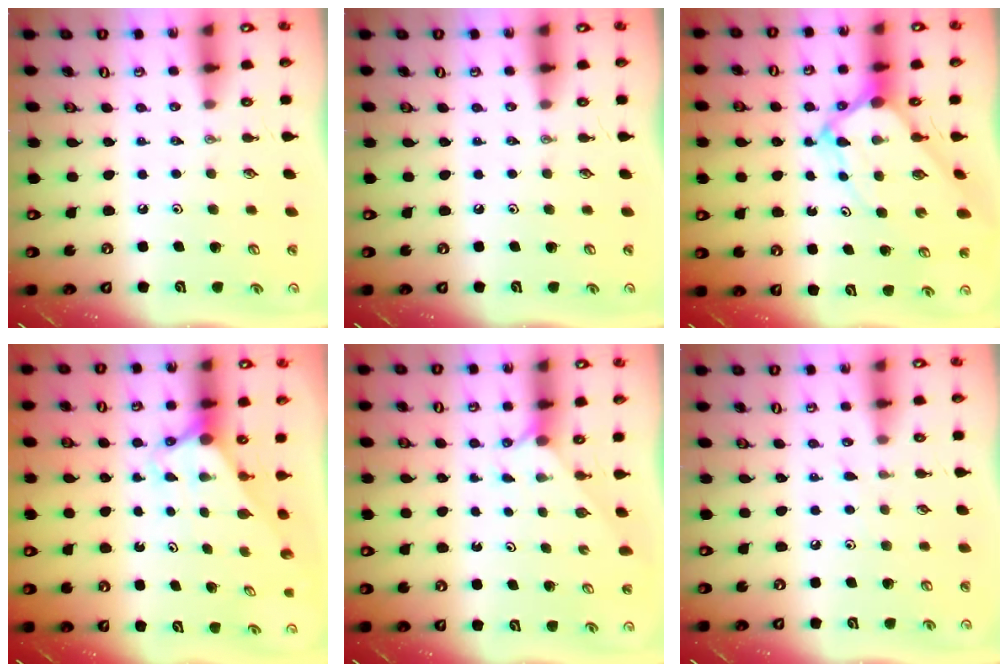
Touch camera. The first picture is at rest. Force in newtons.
{"total": 0.0}
{"total": 6.9, "press": 6.9, "slide": 0.6}
{"total": 2.7, "press": 2.7, "slide": 0.0}
{"total": 1.2, "press": 1.2, "slide": 0.2}
{"total": 2.3, "press": 2.2, "slide": 0.4}